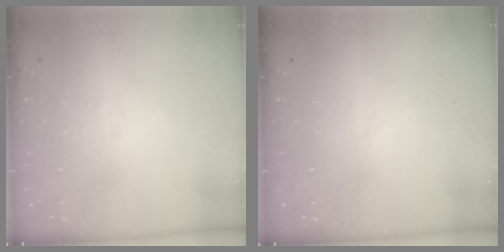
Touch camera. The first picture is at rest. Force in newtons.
{"total": 0.0}